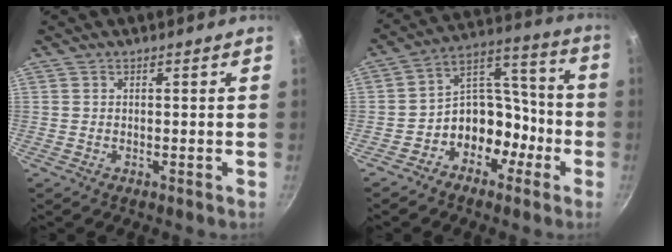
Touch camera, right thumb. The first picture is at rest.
{"total": 12.1, "force": [-5.4, 9.0, 5.9], "torque": [-0.033, 0.090, -0.094]}